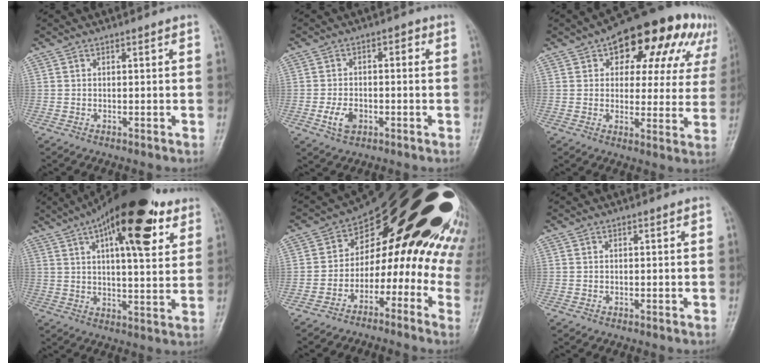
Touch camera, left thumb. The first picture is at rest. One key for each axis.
{"total": 5.5, "fx": -1.6, "fy": 3.7, "fz": 3.8, "tx": -0.056, "ty": 0.016, "tz": -0.029}
{"total": 16.8, "fx": 7.9, "fy": 10.0, "fz": 11.0, "tx": -0.069, "ty": 0.003, "tz": 0.090}
{"total": 21.8, "fx": 10.8, "fy": 8.0, "fz": 17.2, "tx": -0.242, "ty": -0.012, "tz": 0.159}
{"total": 26.7, "fx": 2.4, "fy": 15.6, "fz": 21.5, "tx": -0.228, "ty": 0.107, "tz": 0.039}
{"total": 0.0}